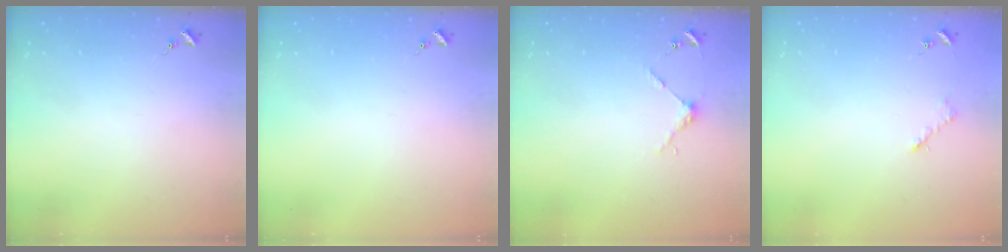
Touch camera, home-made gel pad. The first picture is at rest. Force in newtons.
{"total": 0.0}
{"total": 3.7, "press": 3.7, "slide": 0.3}
{"total": 2.6, "press": 2.6, "slide": 0.4}